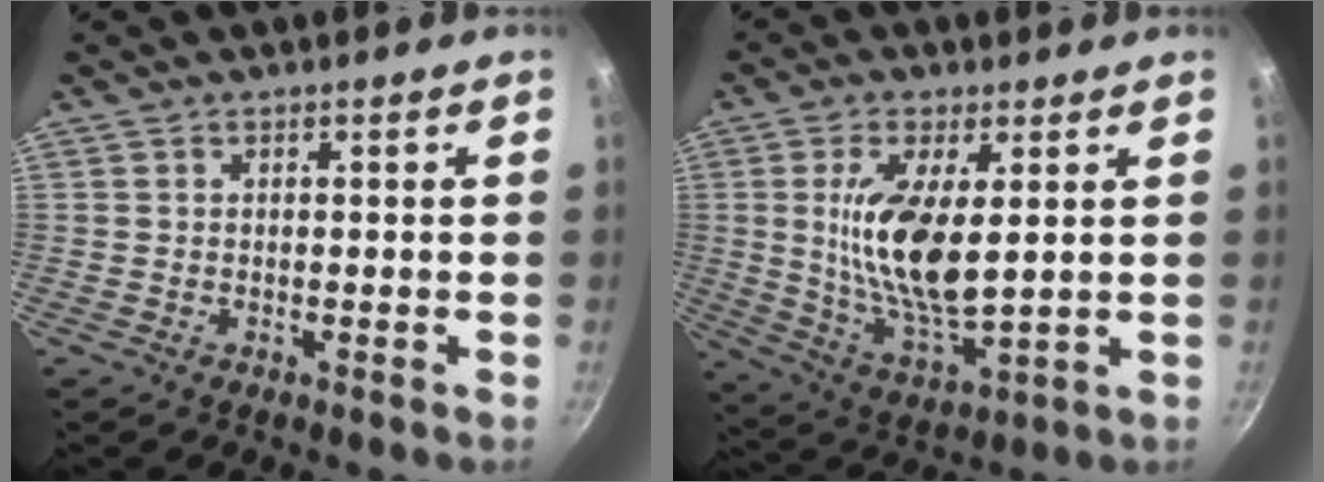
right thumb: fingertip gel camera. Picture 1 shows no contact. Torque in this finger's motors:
{"motor_torque": [2.03, 2.22, 1.79, -0.45, 0.25]}